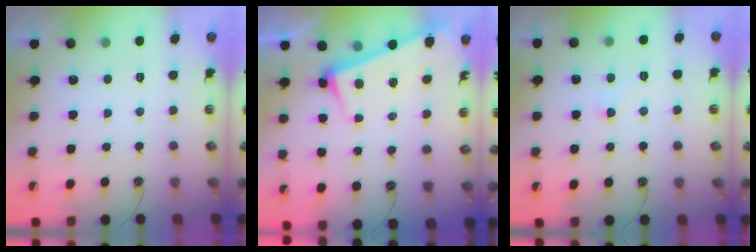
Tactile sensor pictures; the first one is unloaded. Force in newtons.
{"total": 3.2, "press": 3.1, "slide": 1.1}
{"total": 4.5, "press": 4.5, "slide": 0.4}